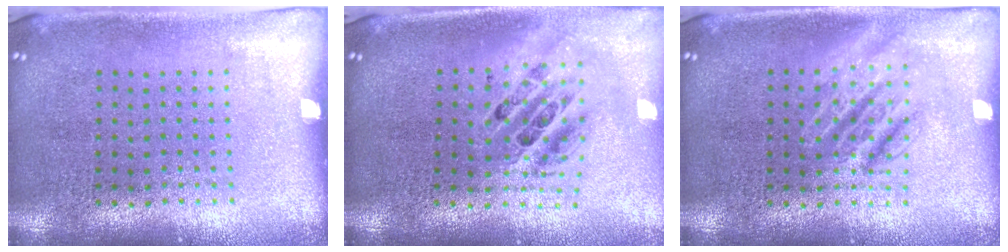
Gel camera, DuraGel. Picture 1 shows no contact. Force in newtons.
{"total": 2.0, "press": 1.6, "slide": 1.3}
{"total": 2.7, "press": 2.6, "slide": 0.4}